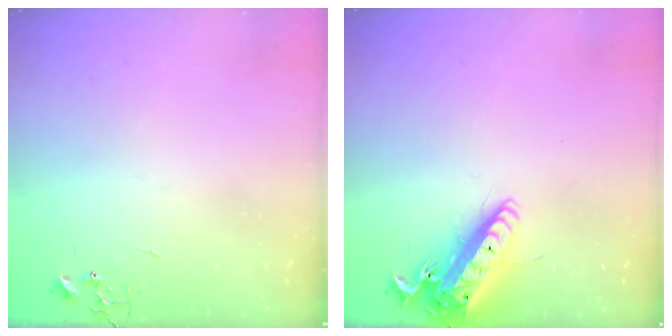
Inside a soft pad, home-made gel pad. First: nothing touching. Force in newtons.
{"total": 16.4, "press": 16.0, "slide": 3.4}